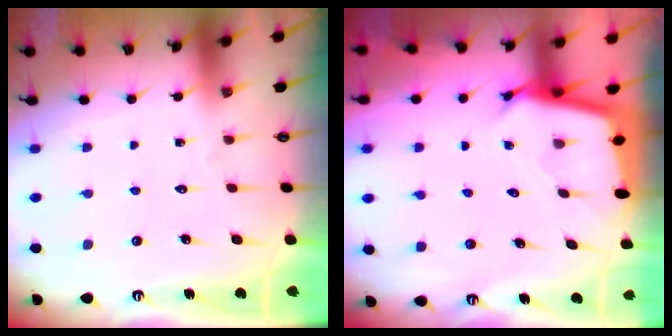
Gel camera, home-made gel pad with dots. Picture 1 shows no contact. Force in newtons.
{"total": 2.7, "press": 2.7, "slide": 0.1}